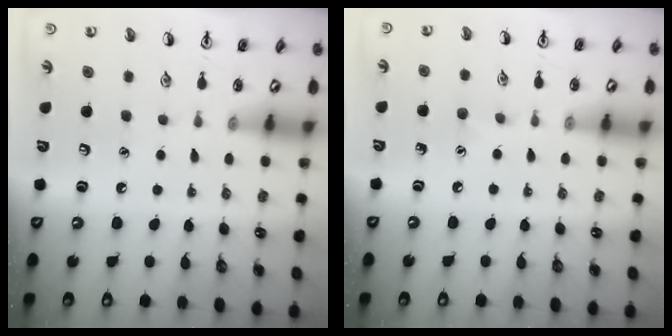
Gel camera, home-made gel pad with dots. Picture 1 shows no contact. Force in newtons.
{"total": 3.6, "press": 3.4, "slide": 1.1}